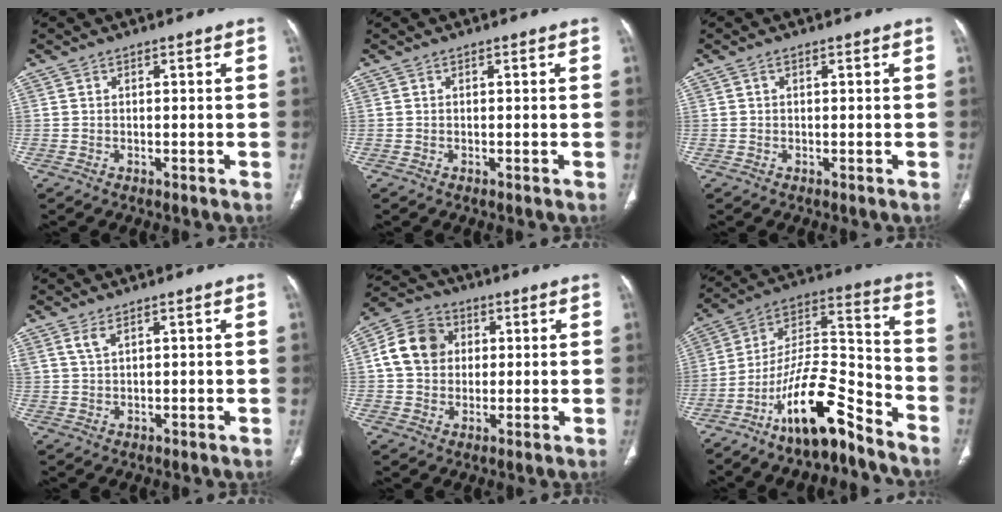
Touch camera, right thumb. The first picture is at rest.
{"total": 0.0}
{"total": 0.5, "force": [0.2, 0.2, 0.4], "torque": [-0.010, 0.005, 0.001]}
{"total": 2.5, "force": [1.7, 0.7, 1.7], "torque": [-0.041, -0.004, 0.043]}
{"total": 10.7, "force": [1.8, 8.9, 5.6], "torque": [-0.087, 0.012, 0.022]}
{"total": 16.5, "force": [-11.6, 4.9, 10.6], "torque": [-0.173, 0.095, -0.208]}